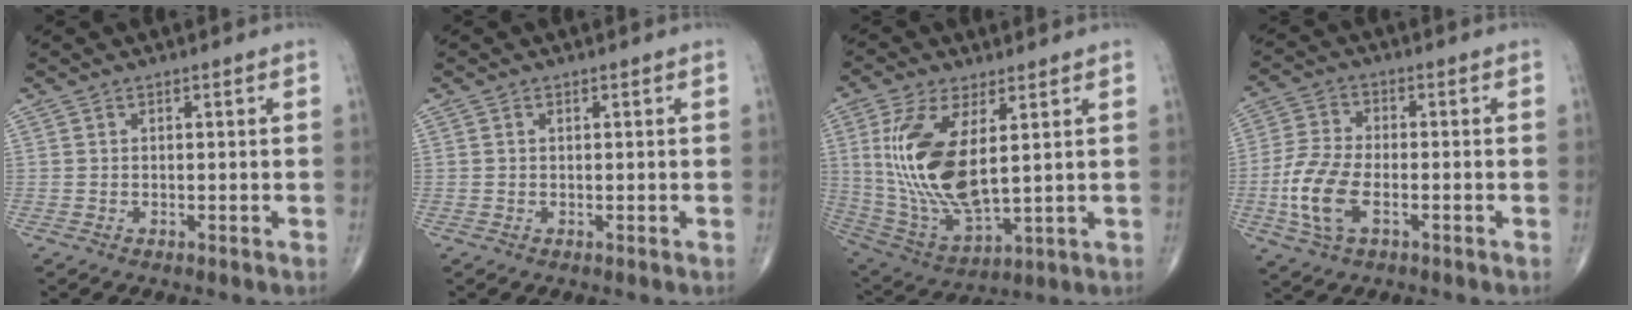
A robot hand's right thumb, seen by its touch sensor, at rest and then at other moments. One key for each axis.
{"total": 0.0}
{"total": 17.8, "fx": 3.5, "fy": 7.7, "fz": 15.7, "tx": -0.326, "ty": -0.025, "tz": 0.081}
{"total": 10.2, "fx": -3.0, "fy": 5.2, "fz": 8.2, "tx": -0.186, "ty": 0.008, "tz": -0.060}